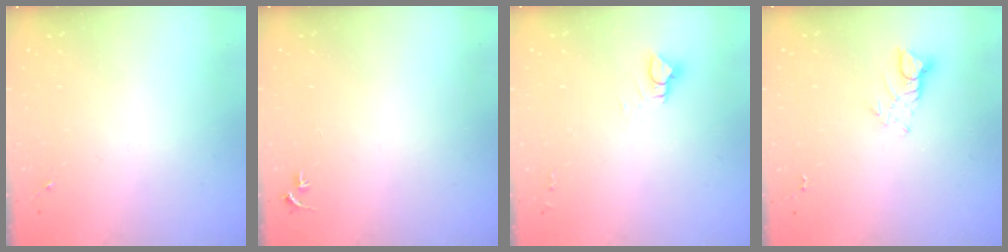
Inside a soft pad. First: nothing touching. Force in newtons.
{"total": 2.7, "press": 2.7, "slide": 0.3}
{"total": 4.6, "press": 4.5, "slide": 0.5}
{"total": 5.1, "press": 5.0, "slide": 0.3}